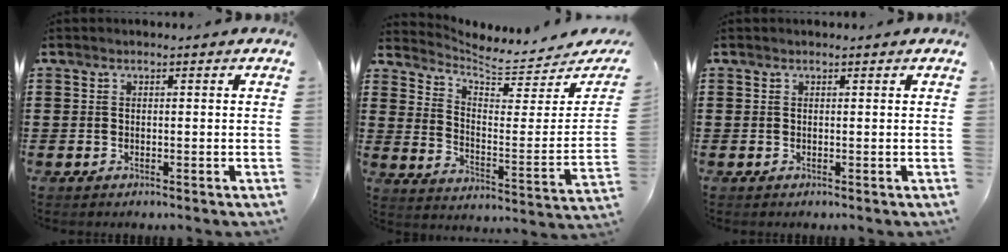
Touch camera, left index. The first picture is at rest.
{"total": 5.4, "force": [5.2, 0.5, 1.2], "torque": [-0.046, -0.053, 0.085]}
{"total": 0.0}